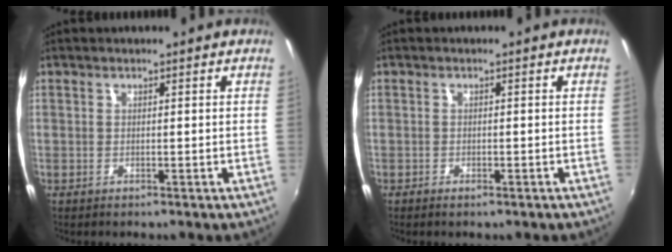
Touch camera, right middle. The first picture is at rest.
{"total": 0.7, "force": [-0.2, 0.4, 0.5], "torque": [-0.009, -0.004, -0.006]}